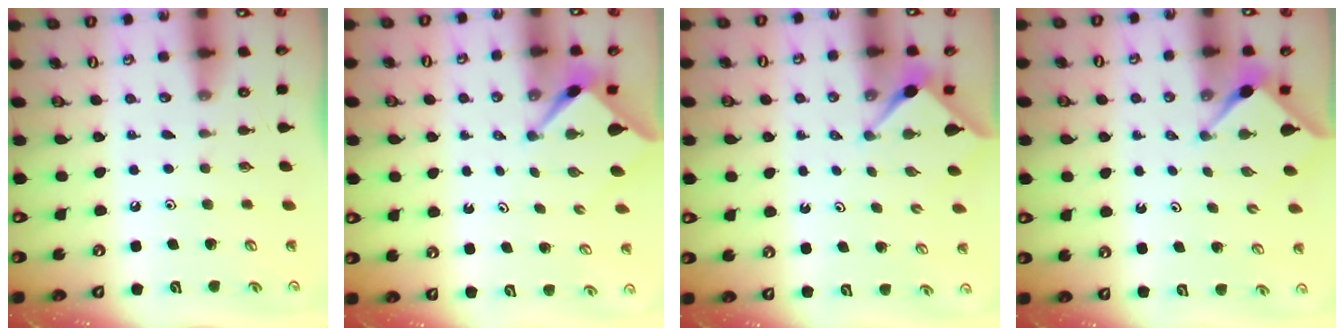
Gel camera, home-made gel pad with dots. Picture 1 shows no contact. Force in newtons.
{"total": 2.6, "press": 2.5, "slide": 0.3}
{"total": 3.0, "press": 2.9, "slide": 0.3}
{"total": 3.1, "press": 3.1, "slide": 0.4}